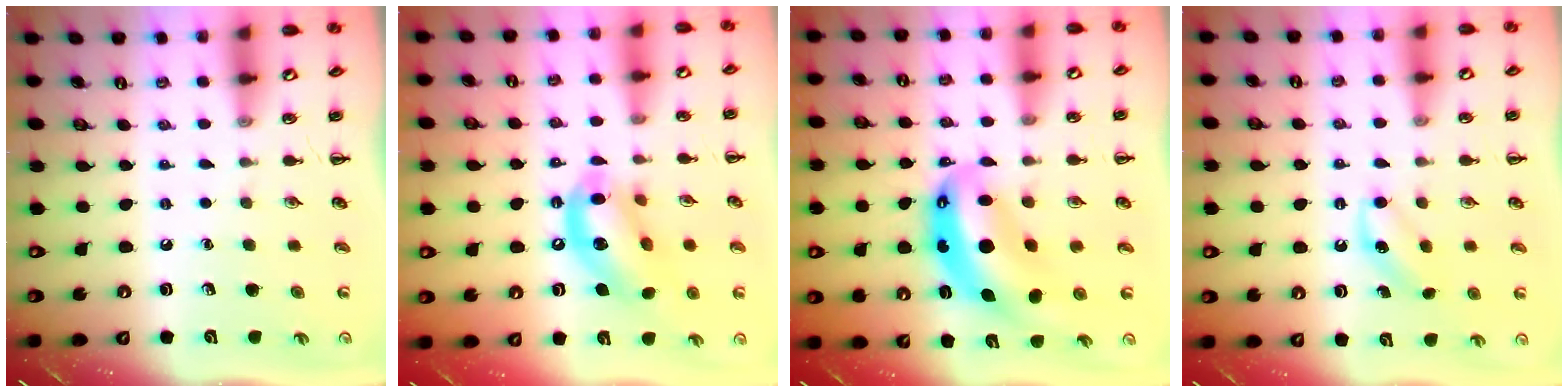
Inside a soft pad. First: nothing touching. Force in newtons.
{"total": 12.8, "press": 12.3, "slide": 3.4}
{"total": 10.2, "press": 9.8, "slide": 2.7}
{"total": 6.2, "press": 6.0, "slide": 1.5}